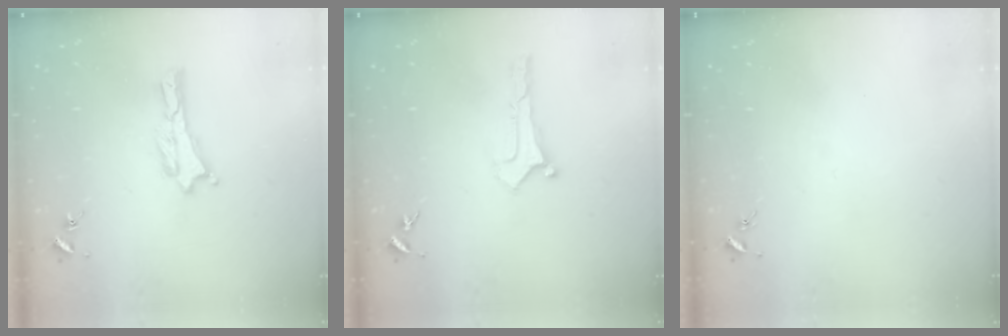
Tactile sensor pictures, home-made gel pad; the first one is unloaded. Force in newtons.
{"total": 0.0}
{"total": 0.0}